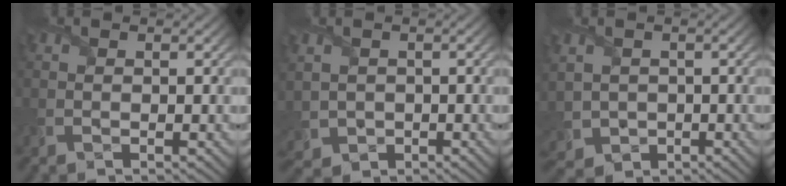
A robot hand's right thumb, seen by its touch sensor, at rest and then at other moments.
{"total": 3.3, "force": [-0.2, 3.1, 1.2], "torque": [-0.059, -0.019, -0.005]}
{"total": 4.1, "force": [-0.3, 3.8, 1.5], "torque": [-0.070, -0.024, -0.007]}